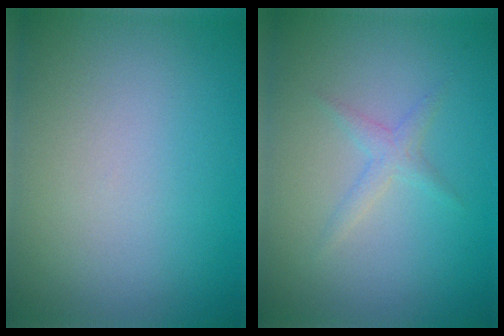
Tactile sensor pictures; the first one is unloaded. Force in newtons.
{"total": 1.3, "press": 1.3, "slide": 0.0}